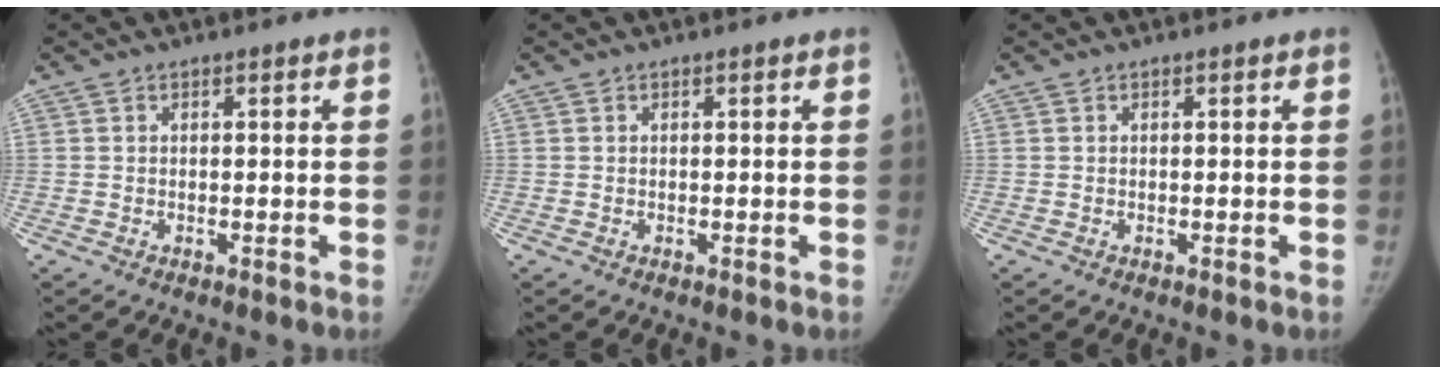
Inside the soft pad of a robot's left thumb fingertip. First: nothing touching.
{"total": 0.0}
{"total": 0.0}